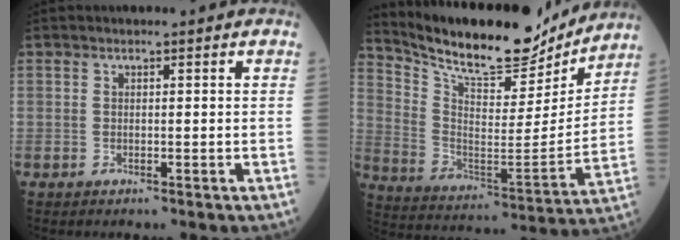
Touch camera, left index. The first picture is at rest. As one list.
[{"total": 19.3, "force": [17.5, 4.9, 6.5], "torque": [-0.129, -0.021, 0.276]}]